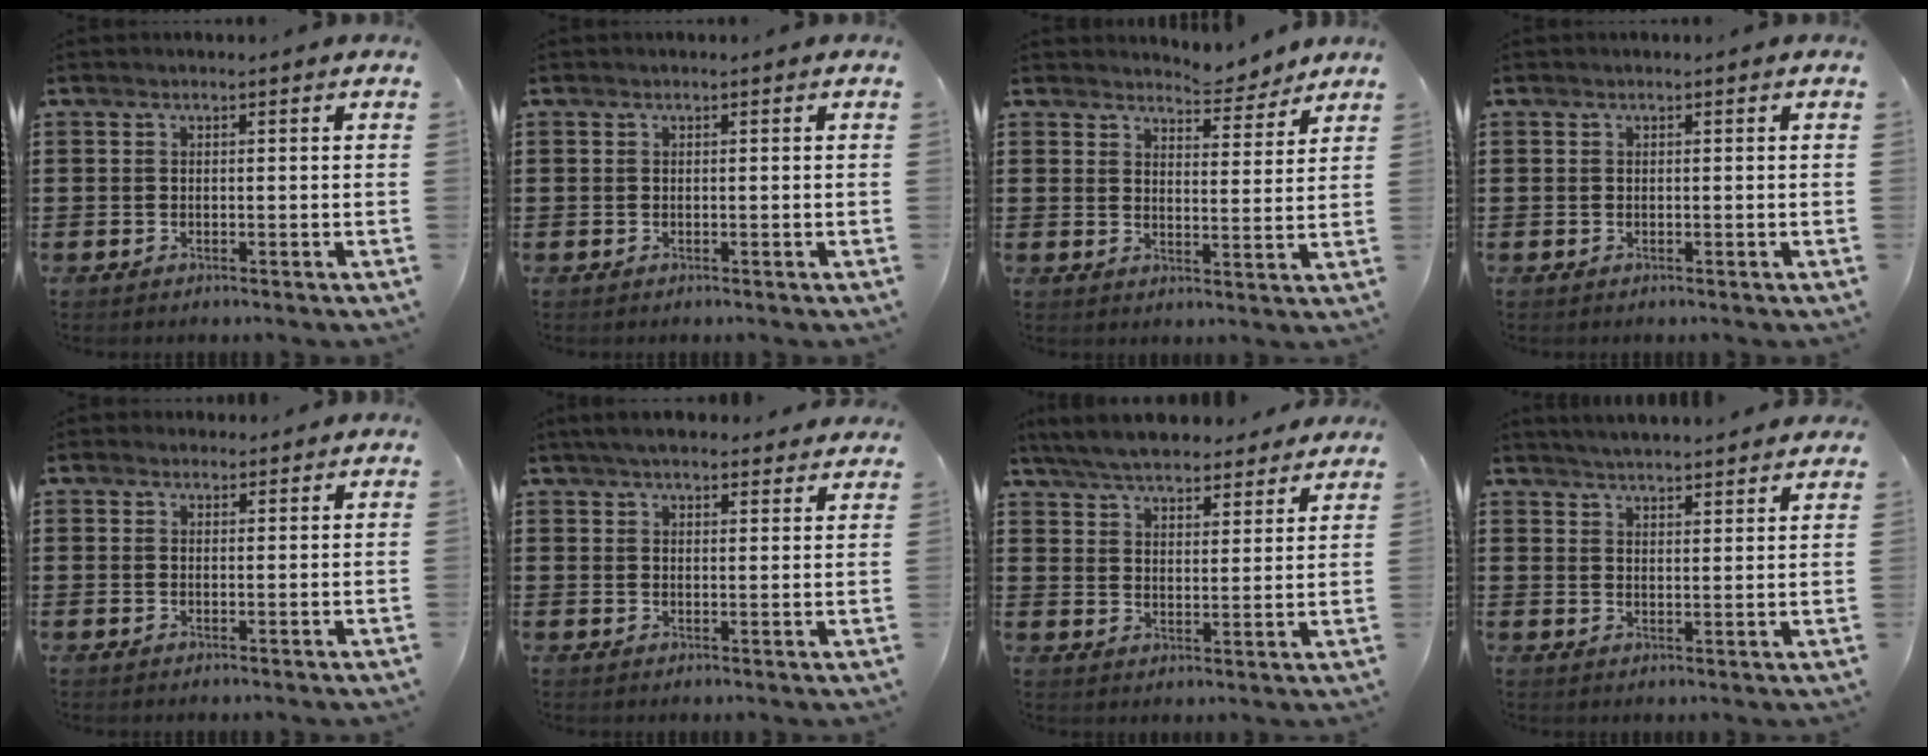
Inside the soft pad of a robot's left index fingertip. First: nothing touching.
{"total": 0.0}
{"total": 5.2, "force": [5.1, 0.6, 0.9], "torque": [-0.018, -0.027, 0.092]}
{"total": 0.0}
{"total": 1.6, "force": [1.5, 0.6, 0.1], "torque": [-0.005, 0.005, 0.030]}
{"total": 4.3, "force": [4.1, 0.6, 1.3], "torque": [-0.036, -0.006, 0.076]}
{"total": 6.6, "force": [6.3, 0.9, 1.5], "torque": [-0.057, -0.024, 0.115]}
{"total": 3.6, "force": [3.6, -0.4, 0.2], "torque": [-0.016, -0.016, 0.065]}